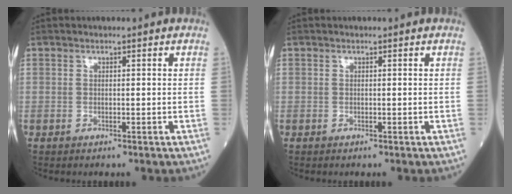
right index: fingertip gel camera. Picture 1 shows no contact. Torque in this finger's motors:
{"motor_torque": [0.00, 0.00, 0.00, -0.01]}